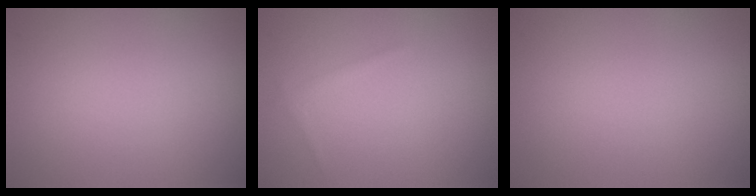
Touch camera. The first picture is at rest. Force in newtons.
{"total": 0.6, "press": 0.6, "slide": 0.0}
{"total": 0.0}